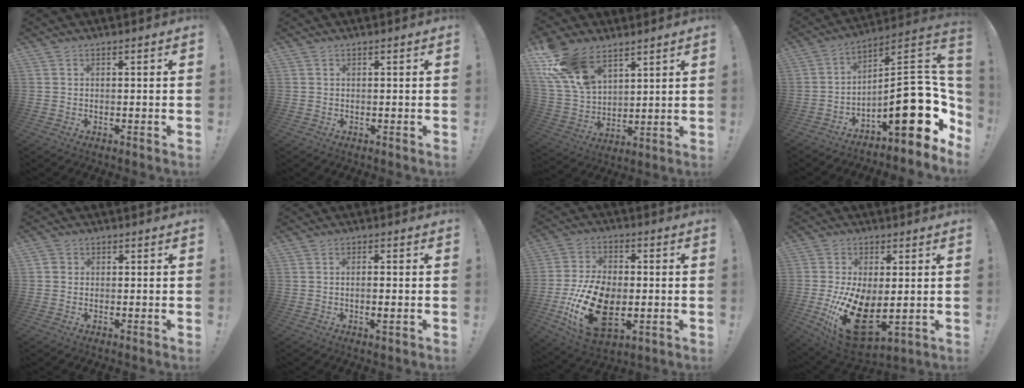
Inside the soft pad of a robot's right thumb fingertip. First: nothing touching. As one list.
[{"total": 0.0}, {"total": 16.4, "force": [10.4, 9.2, 8.7], "torque": [-0.186, -0.058, 0.198]}, {"total": 23.2, "force": [-5.0, 9.4, 20.7], "torque": [-0.296, 0.024, -0.065]}, {"total": 1.9, "force": [0.2, 1.8, 0.5], "torque": [-0.003, 0.005, 0.002]}, {"total": 2.8, "force": [-0.7, 0.3, 2.7], "torque": [-0.045, 0.000, -0.014]}, {"total": 21.3, "force": [-5.1, 13.3, 15.9], "torque": [-0.295, 0.026, -0.076]}, {"total": 18.1, "force": [-3.0, 10.0, 14.8], "torque": [-0.272, -0.001, -0.037]}]